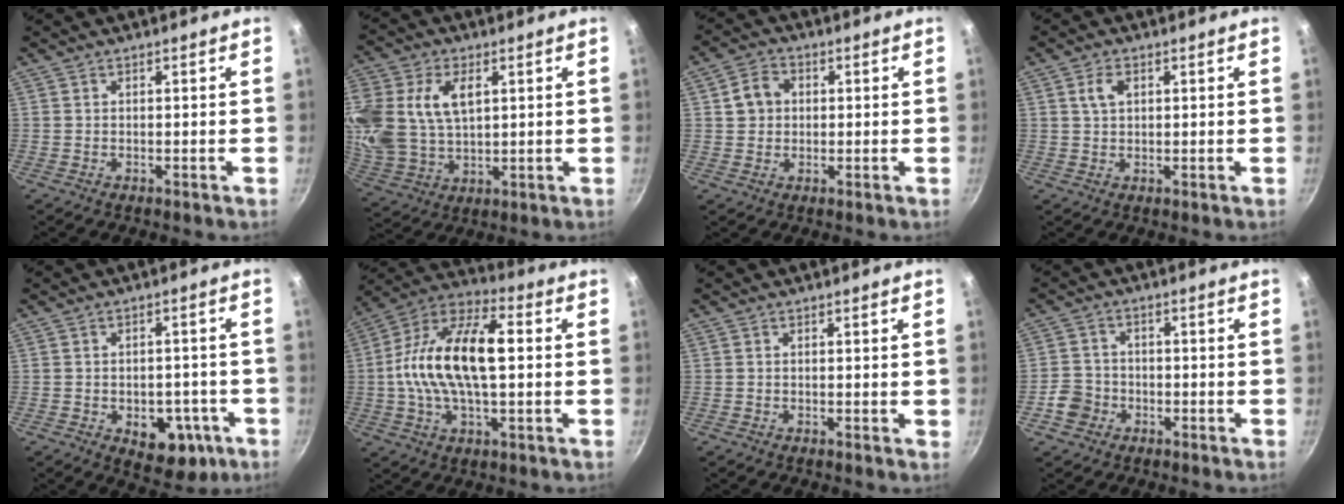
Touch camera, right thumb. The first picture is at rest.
{"total": 19.0, "force": [5.3, 12.7, 13.1], "torque": [-0.293, -0.002, 0.108]}
{"total": 5.3, "force": [0.8, 4.6, 2.6], "torque": [-0.023, 0.011, 0.006]}
{"total": 3.2, "force": [1.1, 2.1, 2.1], "torque": [-0.030, 0.002, 0.019]}
{"total": 10.1, "force": [-3.5, 6.6, 6.8], "torque": [-0.048, 0.009, -0.034]}
{"total": 19.4, "force": [1.0, 9.4, 17.0], "torque": [-0.301, 0.031, -0.002]}
{"total": 0.7, "force": [0.1, 0.3, 0.6], "torque": [-0.006, -0.001, 0.000]}
{"total": 5.1, "force": [-2.2, 4.3, 1.4], "torque": [-0.013, 0.026, -0.043]}